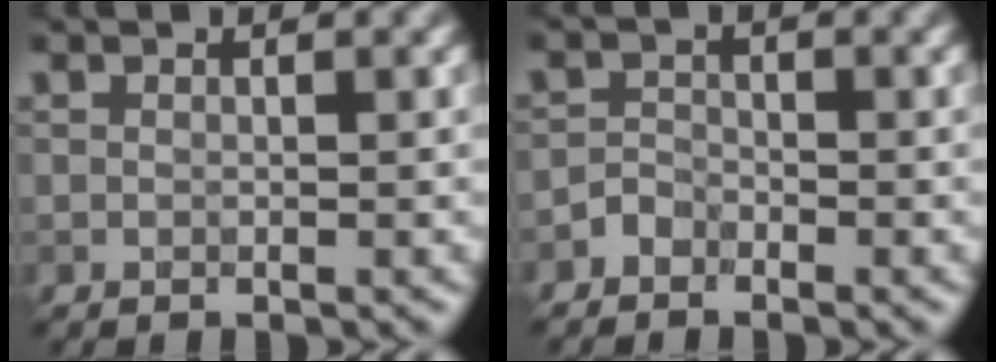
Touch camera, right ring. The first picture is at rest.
{"total": 1.3, "force": [-1.1, 0.7, 0.1], "torque": [0.001, 0.006, -0.025]}